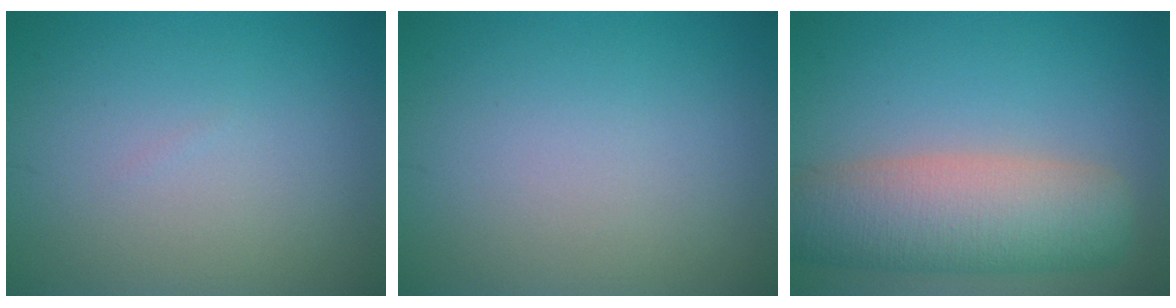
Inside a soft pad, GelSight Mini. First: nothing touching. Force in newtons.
{"total": 0.0}
{"total": 8.1, "press": 8.1, "slide": 0.5}